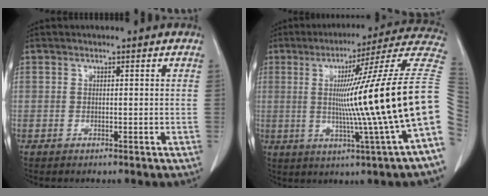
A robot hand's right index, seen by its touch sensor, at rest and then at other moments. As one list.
[{"total": 22.0, "force": [-0.4, -2.8, 21.9], "torque": [-0.245, 0.012, -0.022]}]